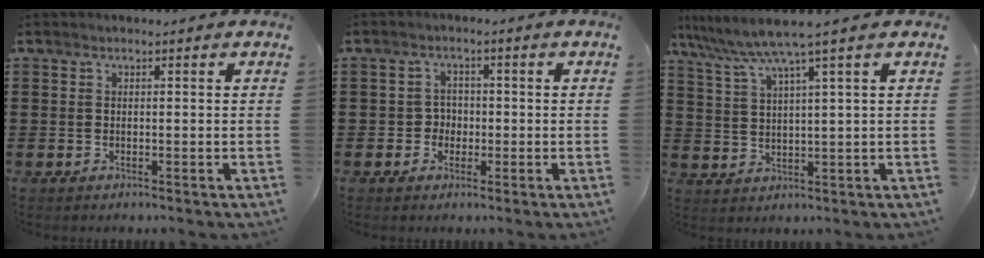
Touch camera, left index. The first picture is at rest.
{"total": 2.6, "force": [-0.8, 2.3, 0.9], "torque": [-0.027, 0.004, -0.019]}
{"total": 5.4, "force": [3.4, -0.6, 4.2], "torque": [-0.095, -0.018, 0.053]}